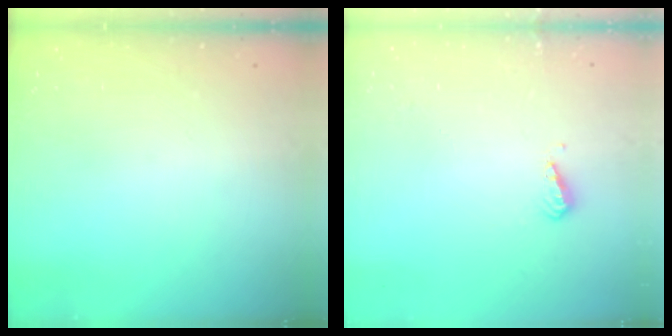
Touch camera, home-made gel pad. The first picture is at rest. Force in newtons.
{"total": 3.7, "press": 3.6, "slide": 1.0}